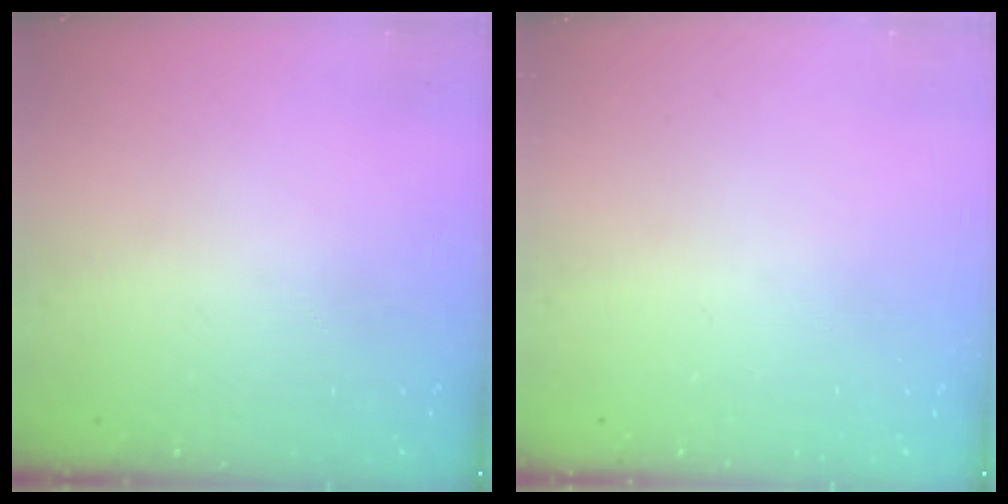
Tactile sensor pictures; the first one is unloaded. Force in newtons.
{"total": 0.0}